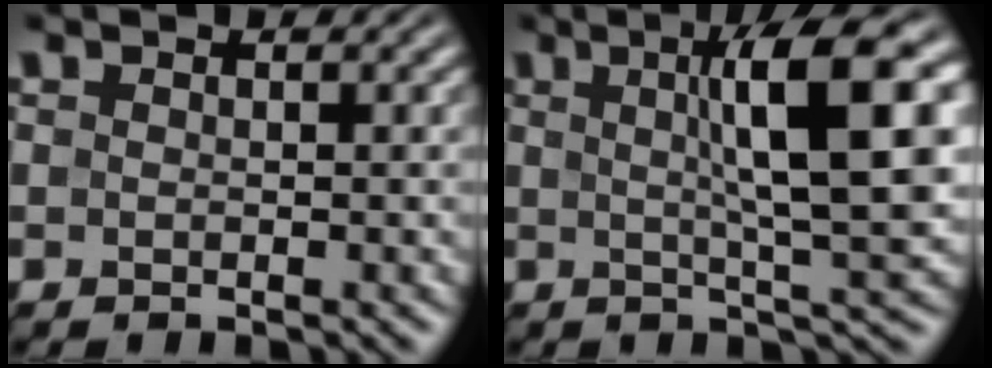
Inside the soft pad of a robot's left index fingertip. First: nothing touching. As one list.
[{"total": 9.9, "force": [2.1, 2.0, 9.5], "torque": [-0.124, 0.013, 0.032]}]